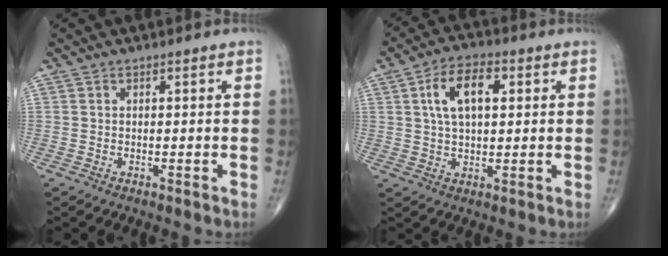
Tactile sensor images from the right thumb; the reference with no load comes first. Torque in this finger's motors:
{"motor_torque": [0.08, 0.08, 1.15, 0.43, 0.06]}